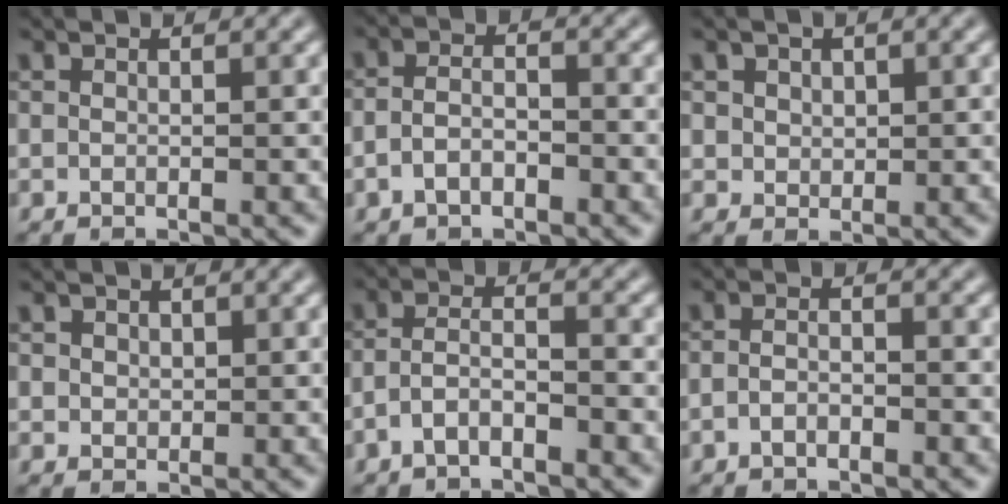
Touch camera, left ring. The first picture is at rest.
{"total": 2.5, "force": [-1.2, 1.3, 1.8], "torque": [-0.037, 0.003, -0.026]}
{"total": 1.6, "force": [0.6, 1.3, 0.6], "torque": [-0.012, -0.003, 0.010]}
{"total": 1.2, "force": [0.5, 1.0, 0.4], "torque": [-0.005, -0.002, 0.009]}
{"total": 3.1, "force": [-1.8, 1.1, 2.2], "torque": [-0.046, 0.010, -0.042]}
{"total": 1.7, "force": [-0.9, 0.7, 1.3], "torque": [-0.028, 0.000, -0.022]}